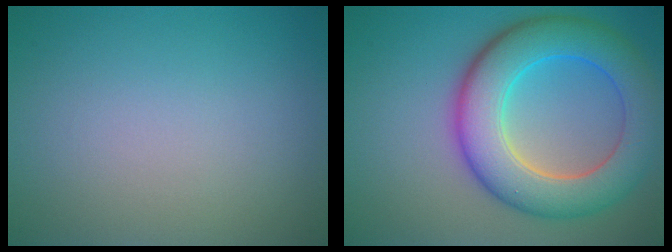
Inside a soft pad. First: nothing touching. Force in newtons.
{"total": 9.1, "press": 9.1, "slide": 0.3}